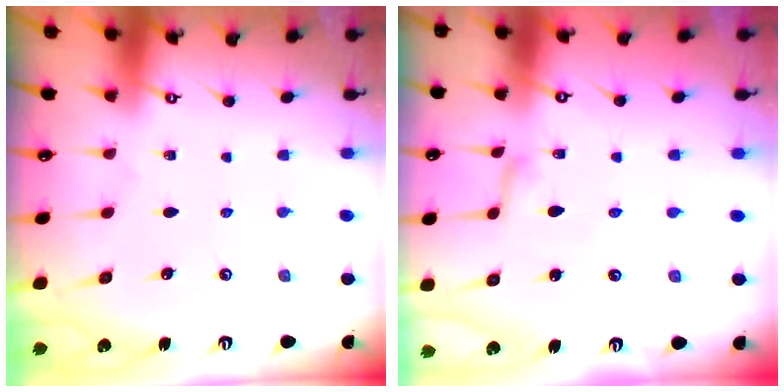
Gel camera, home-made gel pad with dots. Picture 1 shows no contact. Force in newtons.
{"total": 2.7, "press": 2.7, "slide": 0.2}